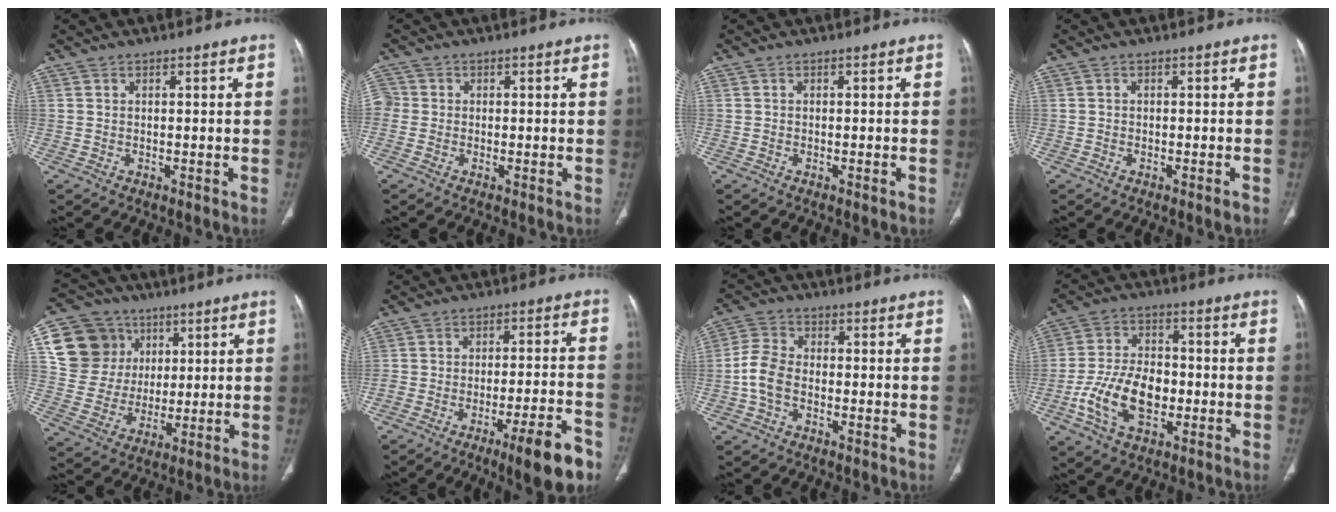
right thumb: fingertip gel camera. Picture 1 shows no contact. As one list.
[{"total": 2.9, "force": [-0.5, 2.7, 1.1], "torque": [-0.017, 0.006, -0.018]}, {"total": 0.6, "force": [-0.4, -0.1, 0.5], "torque": [-0.009, -0.001, -0.005]}, {"total": 1.1, "force": [-0.7, 0.1, 0.8], "torque": [-0.014, -0.002, -0.012]}, {"total": 15.2, "force": [5.2, 13.5, 4.6], "torque": [-0.057, 0.009, 0.103]}, {"total": 12.5, "force": [-7.8, 2.5, 9.4], "torque": [-0.130, 0.050, -0.114]}, {"total": 5.8, "force": [-1.8, 3.8, 4.1], "torque": [-0.084, 0.020, -0.045]}, {"total": 12.7, "force": [-3.6, 7.7, 9.5], "torque": [-0.172, 0.021, -0.066]}]